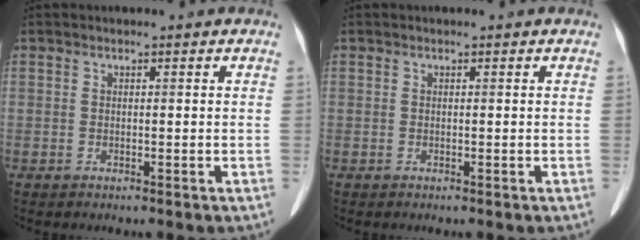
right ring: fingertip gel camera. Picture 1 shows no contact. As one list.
[{"total": 0.0}]